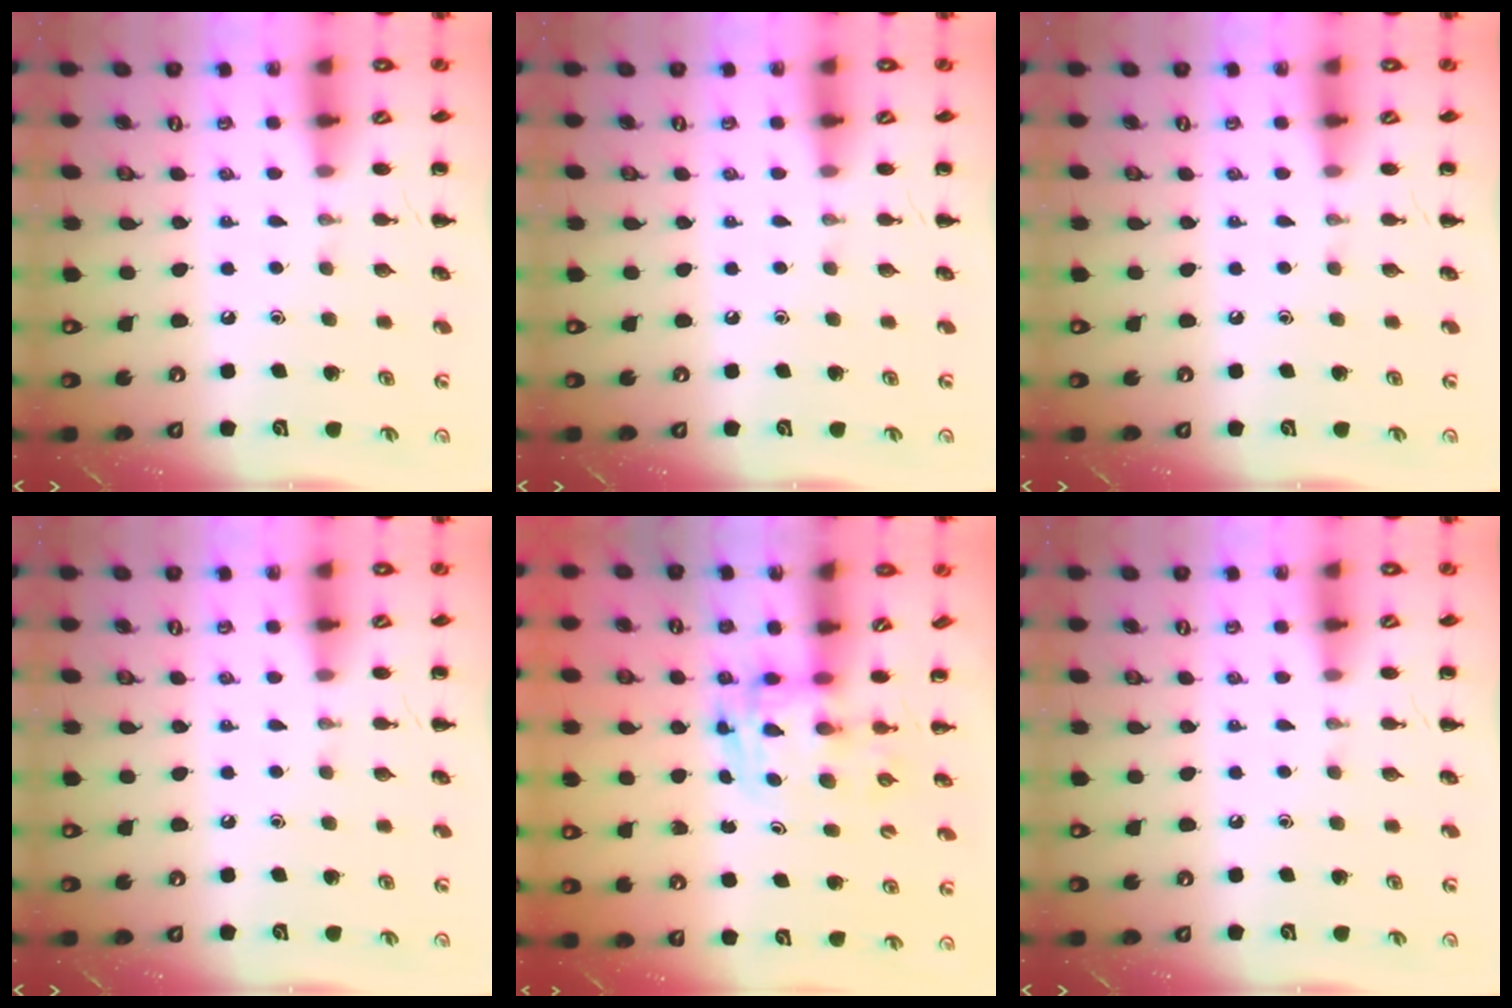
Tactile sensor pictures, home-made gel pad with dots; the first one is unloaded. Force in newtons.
{"total": 0.0}
{"total": 0.0}
{"total": 0.0}
{"total": 3.5, "press": 3.5, "slide": 0.6}
{"total": 0.0}